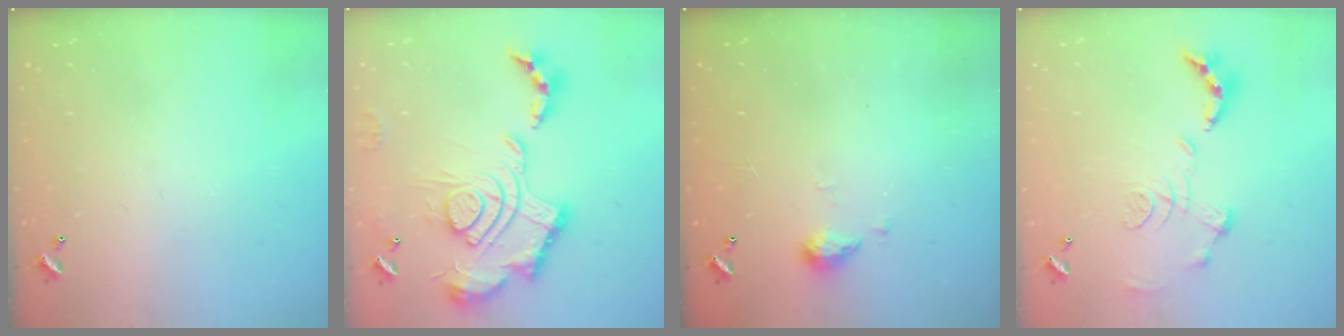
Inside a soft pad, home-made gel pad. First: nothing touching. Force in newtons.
{"total": 2.5, "press": 1.9, "slide": 1.7}
{"total": 3.8, "press": 3.7, "slide": 0.6}
{"total": 1.2, "press": 0.4, "slide": 1.1}